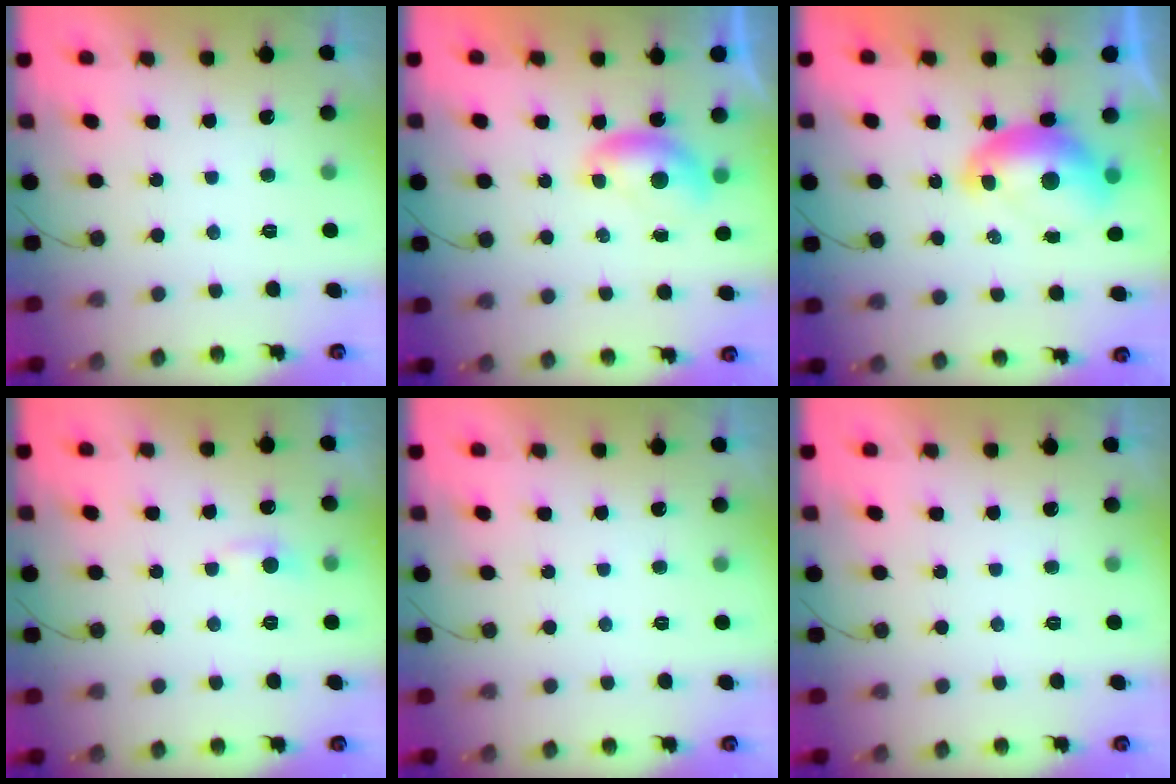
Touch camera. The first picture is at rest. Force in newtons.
{"total": 6.1, "press": 6.1, "slide": 0.9}
{"total": 8.8, "press": 8.7, "slide": 1.0}
{"total": 3.8, "press": 3.8, "slide": 0.4}
{"total": 0.0}
{"total": 0.0}